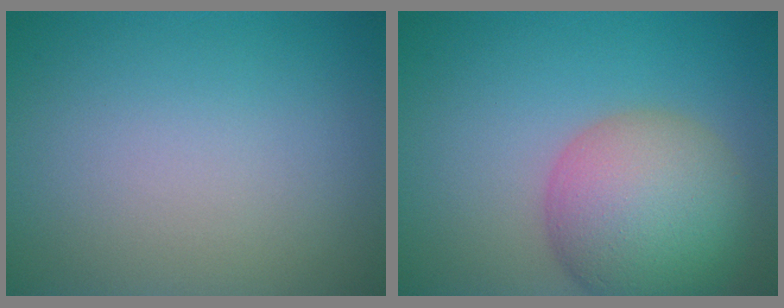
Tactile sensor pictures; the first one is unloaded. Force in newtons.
{"total": 8.8, "press": 8.8, "slide": 0.5}